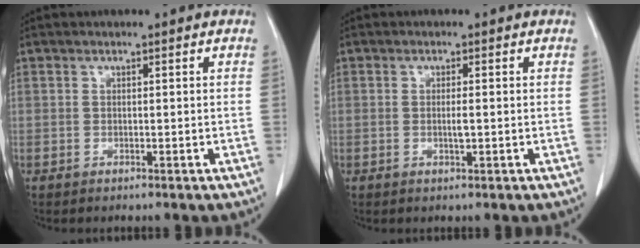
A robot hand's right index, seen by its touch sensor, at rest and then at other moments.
{"total": 1.4, "force": [-0.1, 0.1, 1.4], "torque": [-0.026, 0.000, 0.001]}